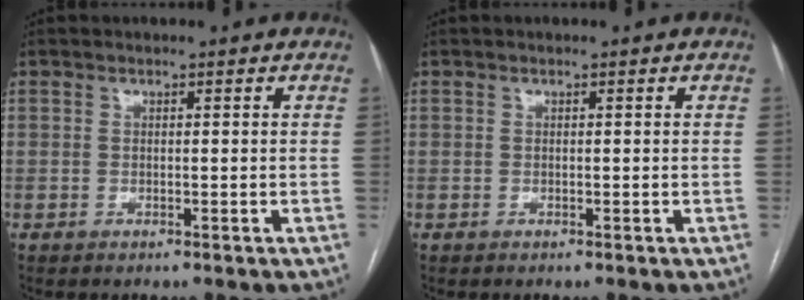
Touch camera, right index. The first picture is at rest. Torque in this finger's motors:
{"motor_torque": [0.00, 0.00, 0.00, 0.00]}